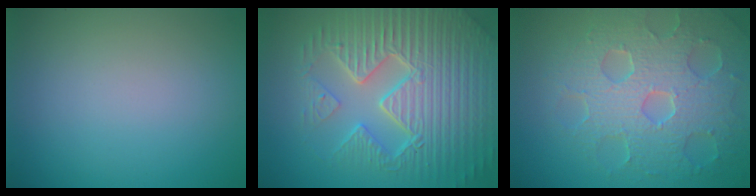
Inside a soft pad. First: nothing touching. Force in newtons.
{"total": 9.5, "press": 6.7, "slide": 6.8}
{"total": 8.1, "press": 5.8, "slide": 5.8}